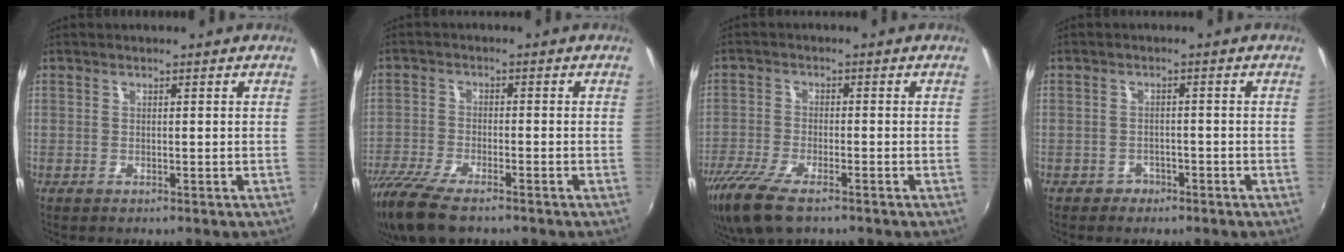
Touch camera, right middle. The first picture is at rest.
{"total": 12.1, "force": [-9.4, 3.1, 7.0], "torque": [-0.167, -0.046, -0.173]}
{"total": 10.4, "force": [-7.3, 3.1, 6.7], "torque": [-0.162, -0.037, -0.140]}
{"total": 2.4, "force": [-1.8, 1.5, 0.2], "torque": [-0.009, 0.002, -0.027]}